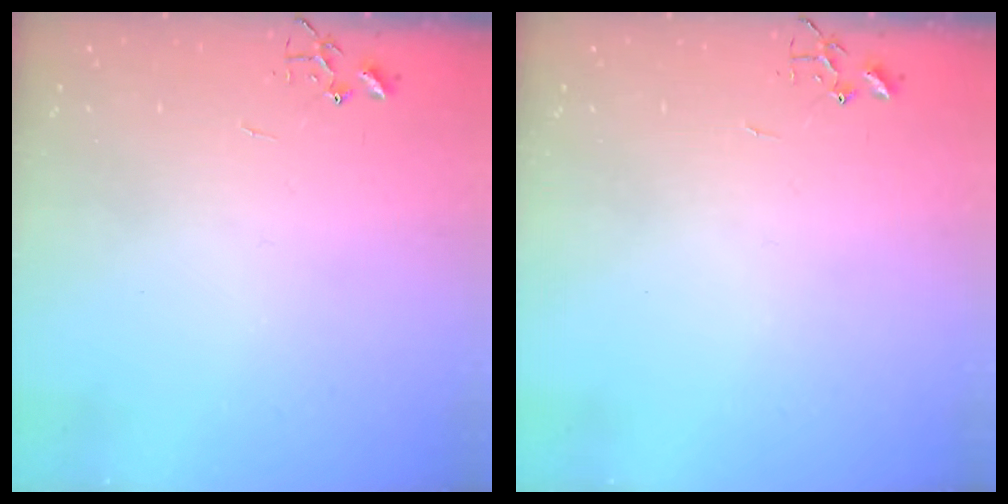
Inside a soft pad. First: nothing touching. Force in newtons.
{"total": 0.0}